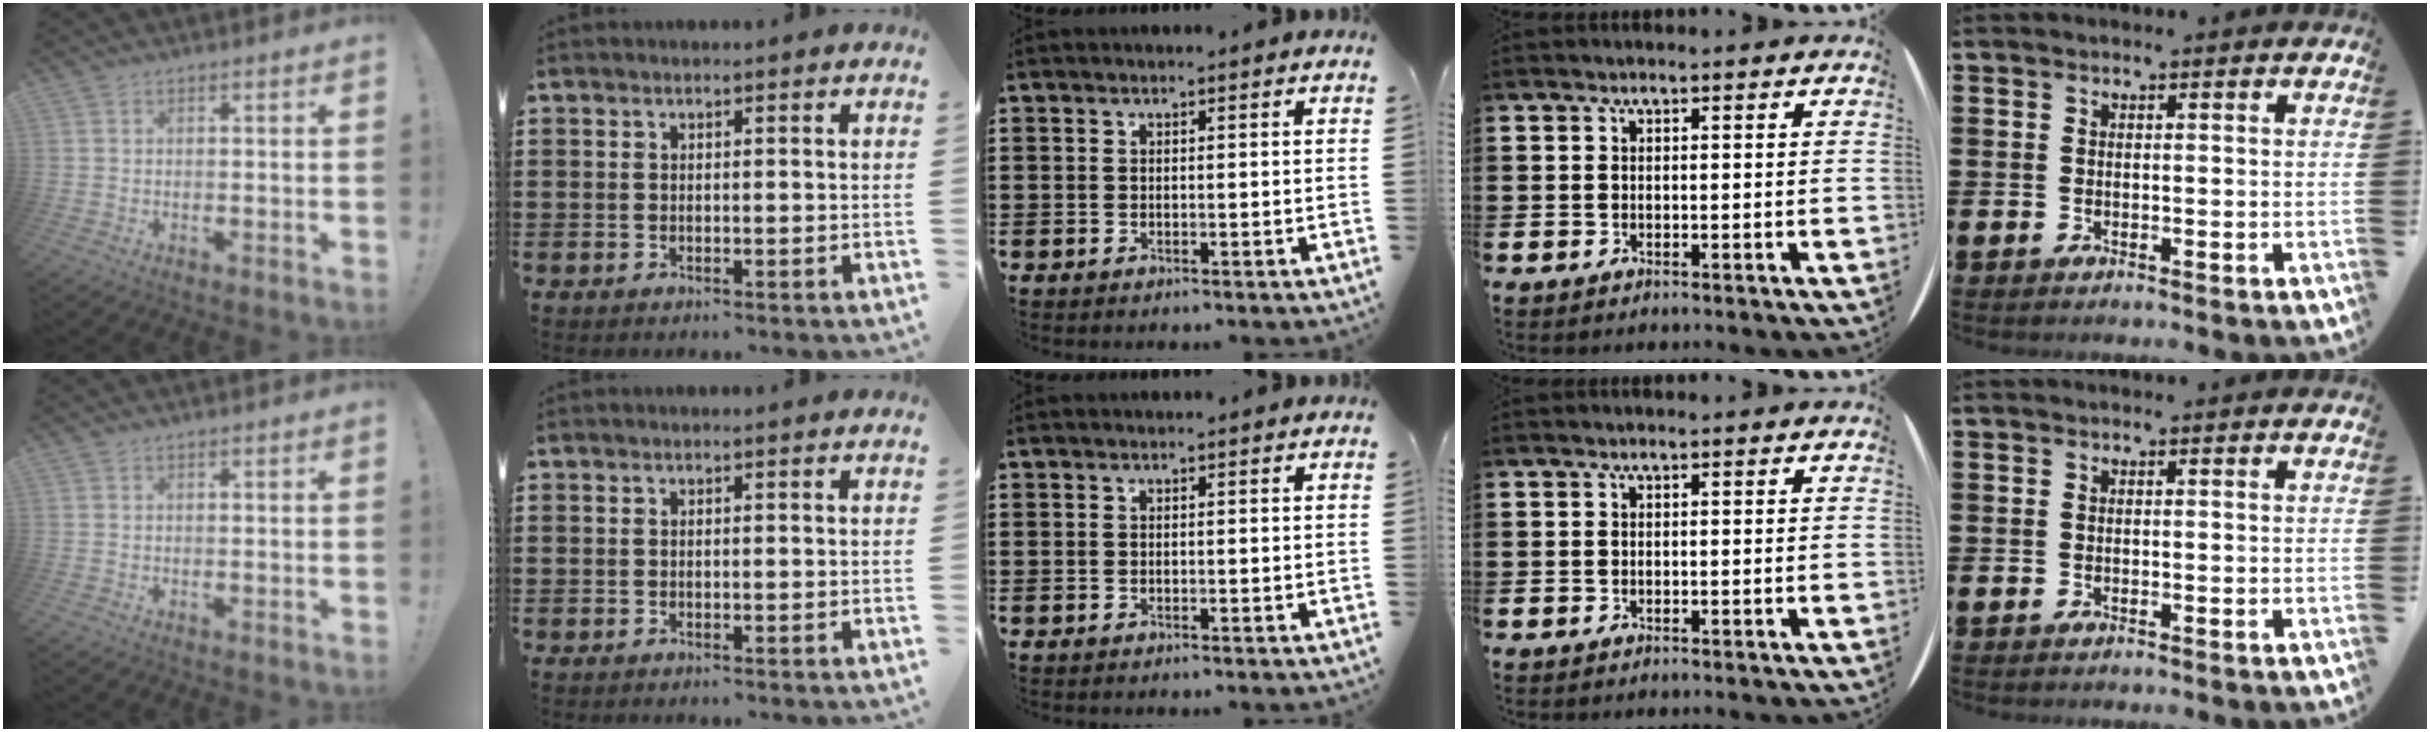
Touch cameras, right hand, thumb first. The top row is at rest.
{}